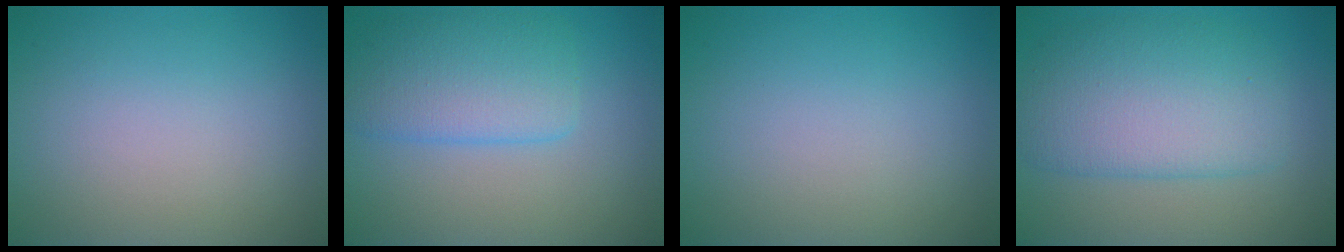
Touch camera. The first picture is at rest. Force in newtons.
{"total": 4.5, "press": 4.5, "slide": 0.3}
{"total": 0.0}
{"total": 6.0, "press": 6.0, "slide": 0.2}